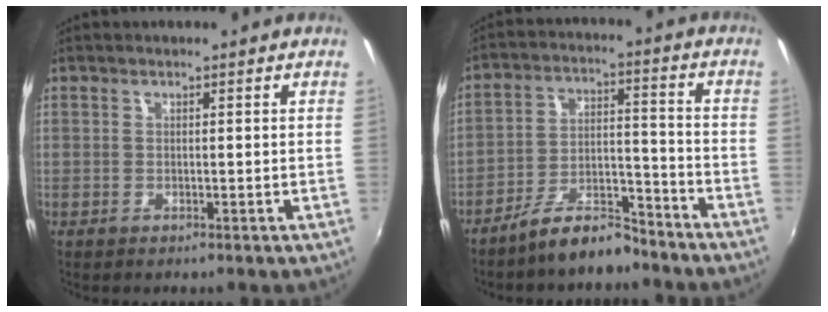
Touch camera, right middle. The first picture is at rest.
{"total": 9.1, "force": [-7.8, 2.7, 3.8], "torque": [-0.077, 0.030, -0.127]}